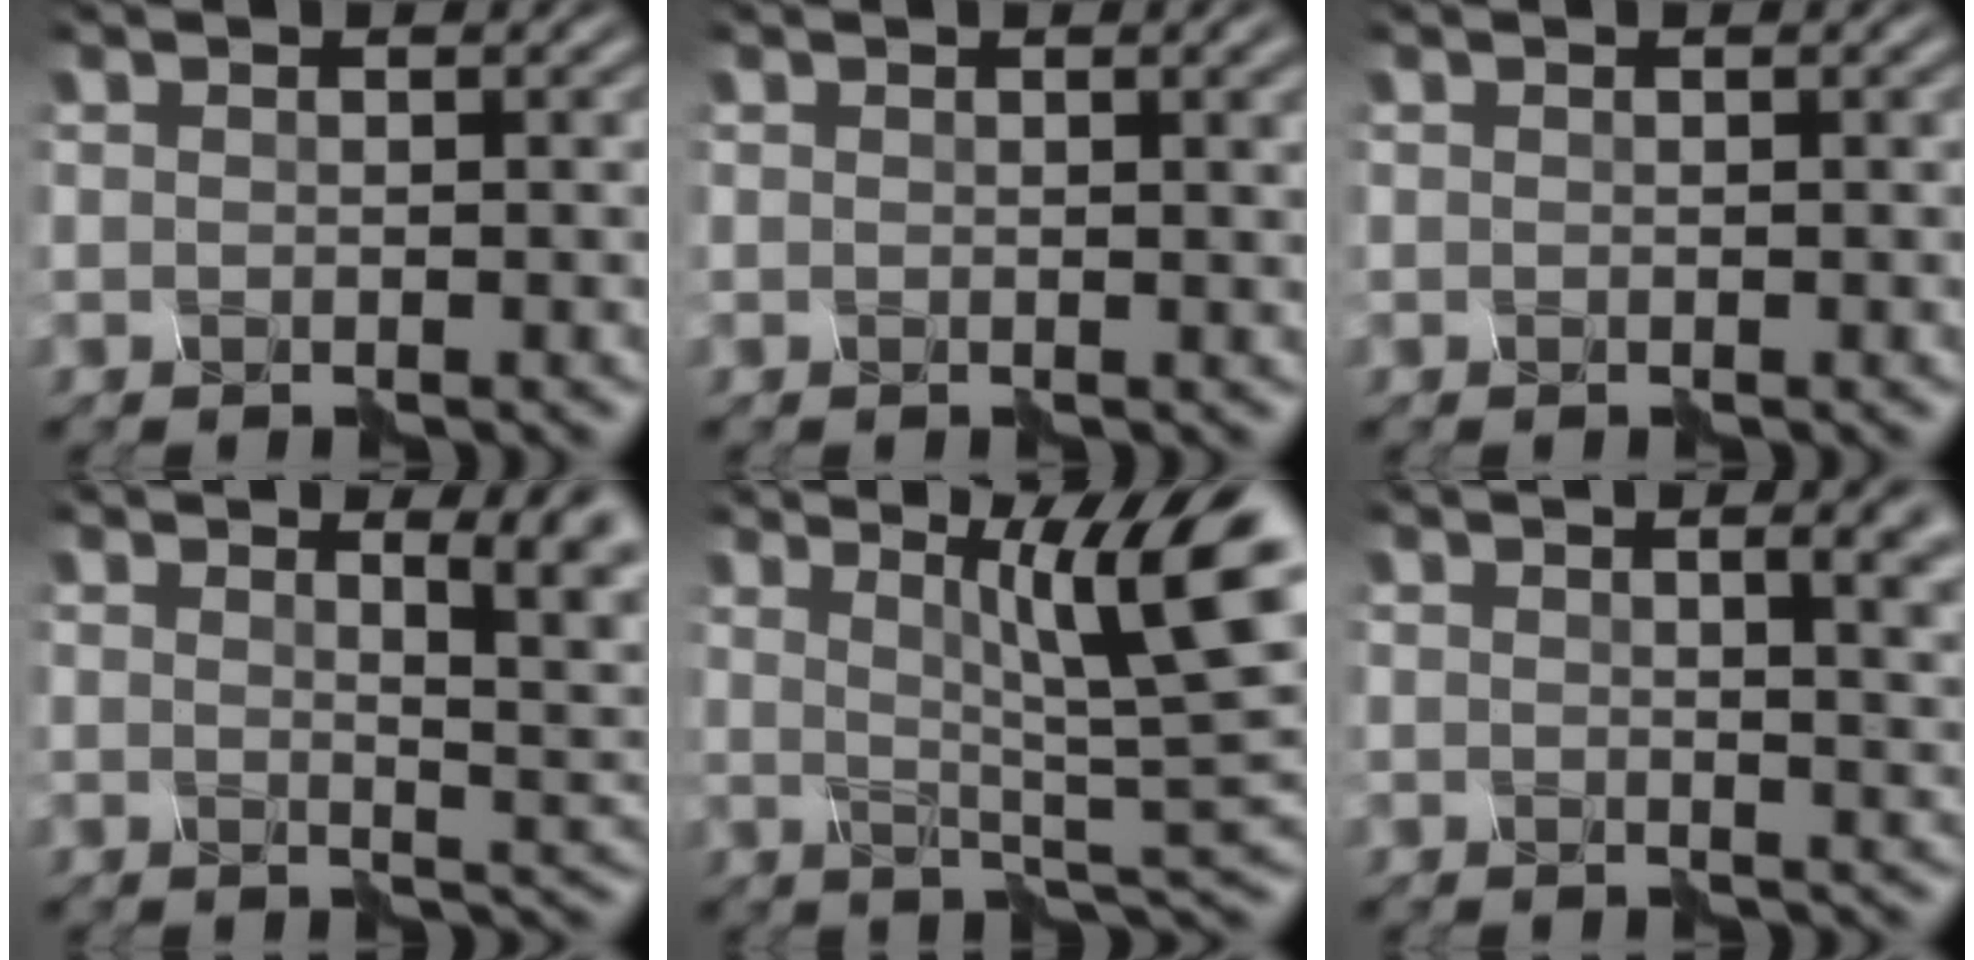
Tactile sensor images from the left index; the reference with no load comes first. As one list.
[{"total": 2.2, "force": [0.9, 0.8, 1.9], "torque": [-0.012, 0.011, 0.002]}, {"total": 0.0}, {"total": 5.5, "force": [2.3, 1.8, 4.6], "torque": [-0.019, 0.015, 0.032]}, {"total": 8.8, "force": [3.0, 1.1, 8.2], "torque": [-0.099, 0.017, 0.053]}, {"total": 5.2, "force": [1.7, 2.1, 4.4], "torque": [-0.019, 0.030, 0.010]}]